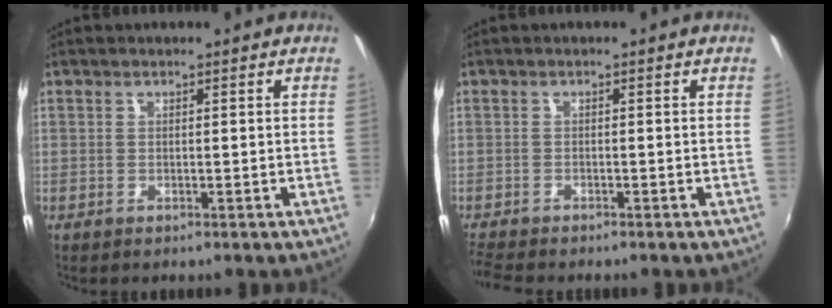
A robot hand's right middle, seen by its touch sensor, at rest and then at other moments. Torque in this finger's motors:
{"motor_torque": [0.06, -0.16, 0.05, 0.01]}